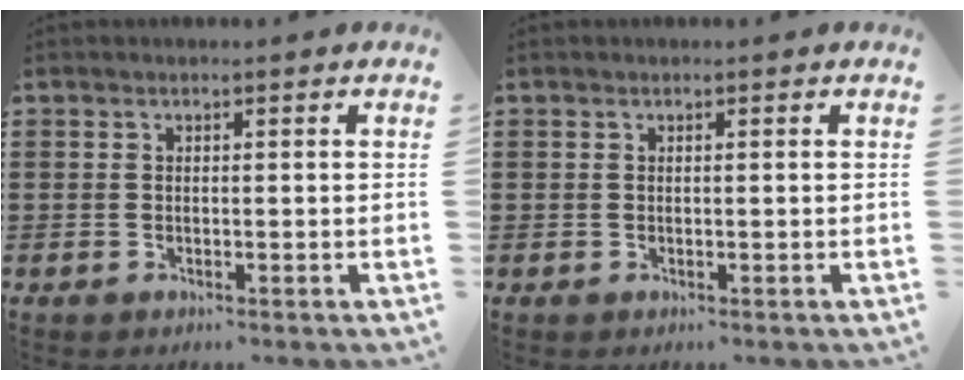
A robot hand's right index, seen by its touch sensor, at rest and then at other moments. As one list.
[{"total": 0.0}]